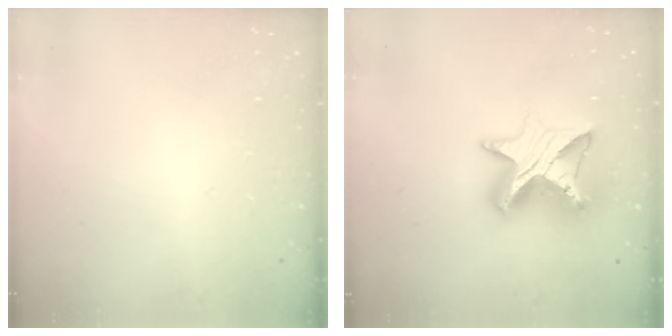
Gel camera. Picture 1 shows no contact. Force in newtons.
{"total": 11.4, "press": 11.4, "slide": 0.8}